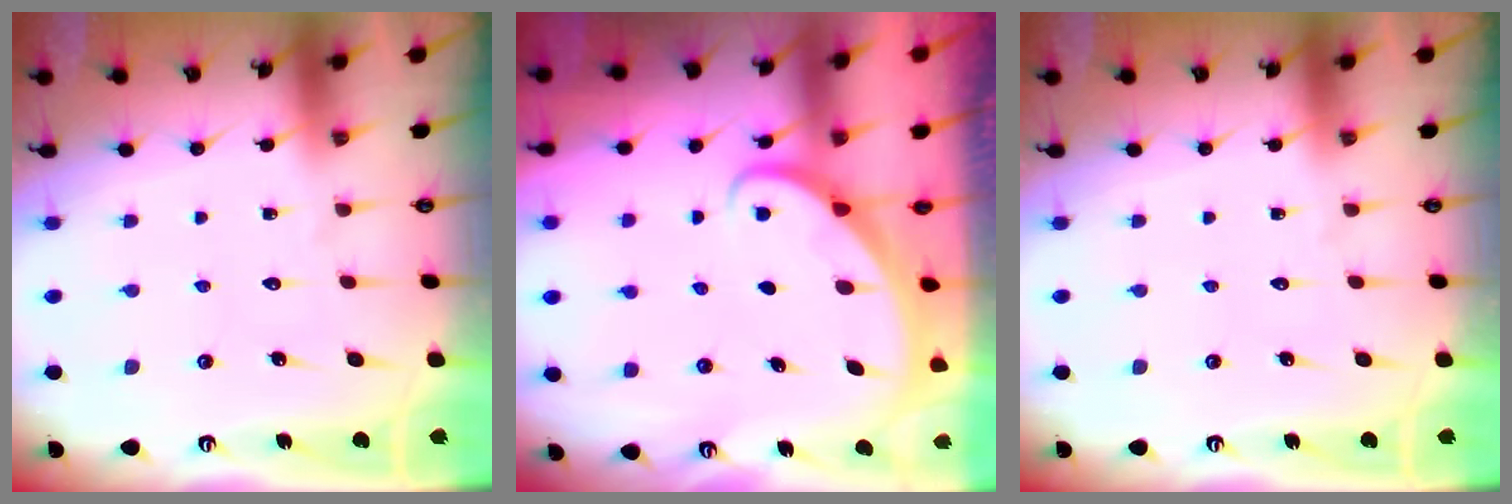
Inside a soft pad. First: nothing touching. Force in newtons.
{"total": 2.3, "press": 2.3, "slide": 0.1}
{"total": 0.0}